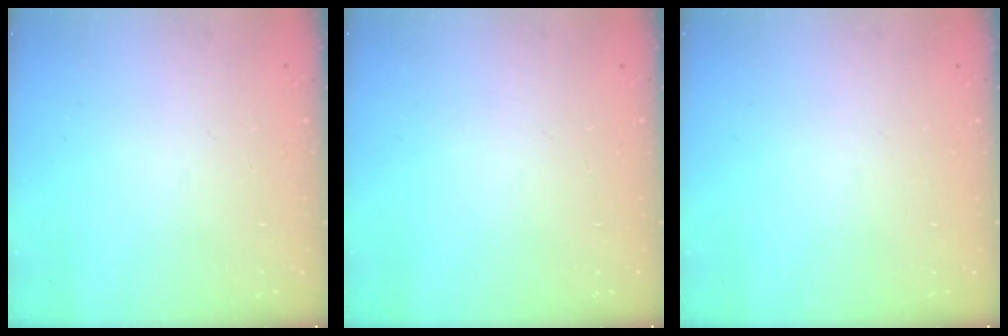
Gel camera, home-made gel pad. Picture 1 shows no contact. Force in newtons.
{"total": 0.0}
{"total": 0.0}